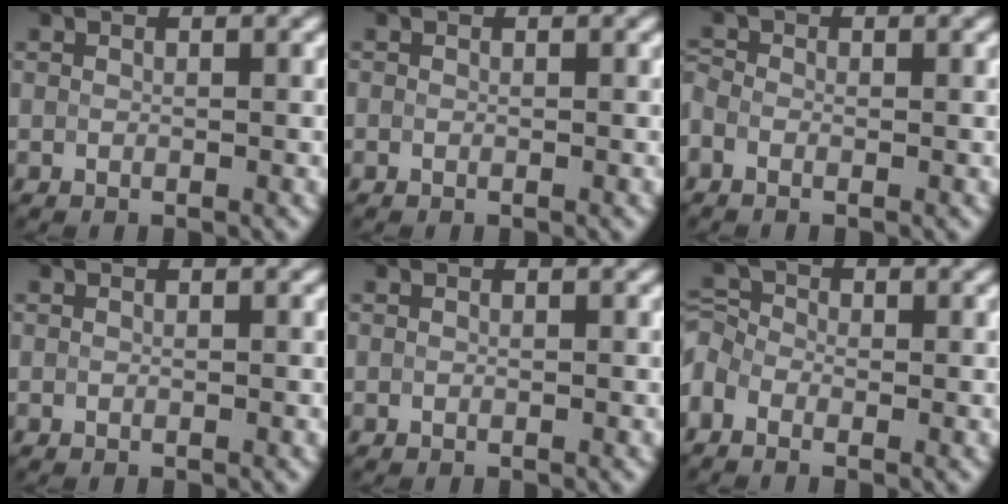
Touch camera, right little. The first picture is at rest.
{"total": 0.0}
{"total": 1.0, "force": [-0.5, 0.6, 0.6], "torque": [-0.019, -0.005, -0.014]}
{"total": 0.0}
{"total": 0.0}
{"total": 3.1, "force": [-1.4, 2.3, 1.5], "torque": [-0.030, 0.008, -0.031]}